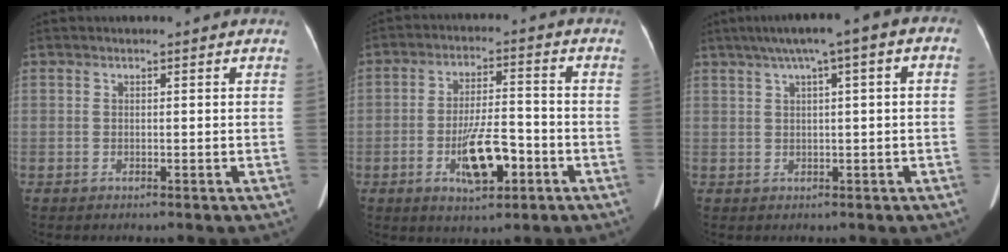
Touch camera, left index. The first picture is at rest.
{"total": 8.5, "force": [-3.5, 2.7, 7.3], "torque": [-0.139, 0.002, -0.057]}
{"total": 8.9, "force": [3.4, 1.3, 8.2], "torque": [-0.122, 0.041, 0.042]}